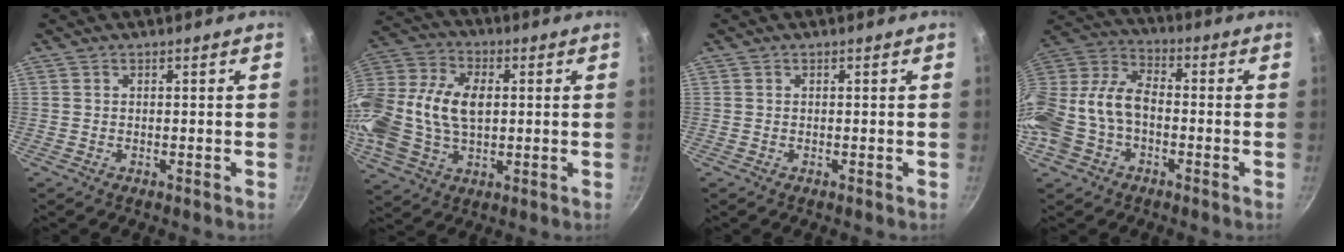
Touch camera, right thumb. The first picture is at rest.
{"total": 21.1, "force": [1.1, 13.9, 15.8], "torque": [-0.327, 0.026, 0.012]}
{"total": 0.0}
{"total": 17.9, "force": [-3.7, 12.5, 12.2], "torque": [-0.252, 0.053, -0.083]}